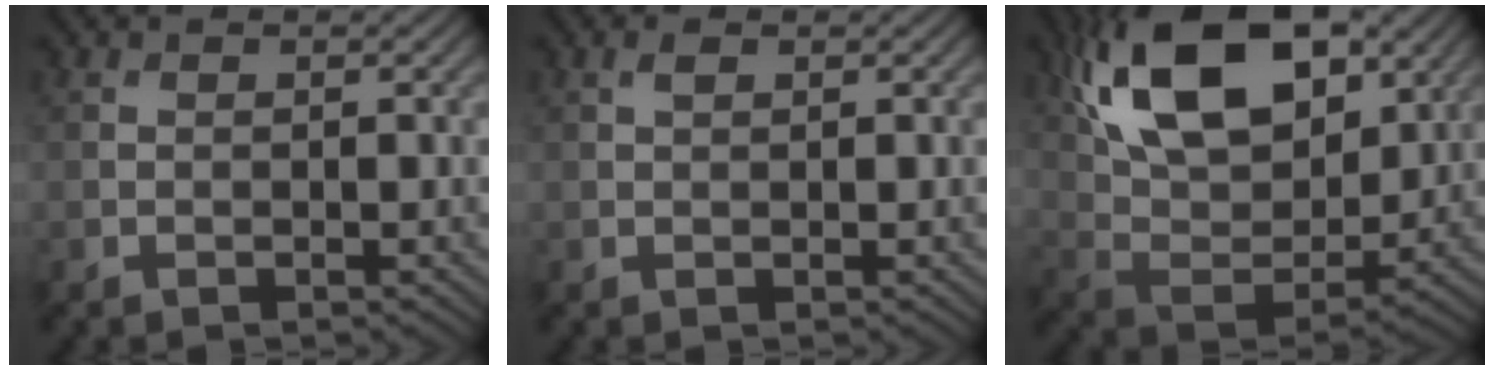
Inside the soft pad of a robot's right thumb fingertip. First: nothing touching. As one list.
[{"total": 0.9, "force": [0.5, 0.4, 0.6], "torque": [-0.016, 0.001, 0.009]}, {"total": 17.9, "force": [8.5, 9.6, 12.5], "torque": [-0.244, 0.015, 0.135]}]